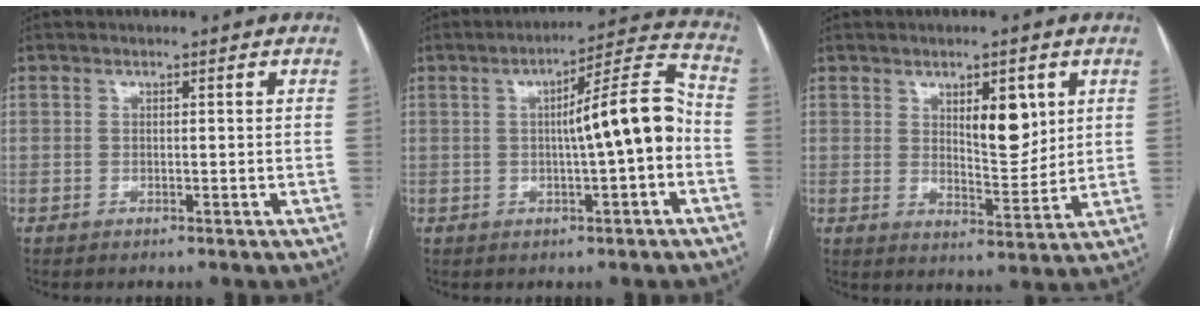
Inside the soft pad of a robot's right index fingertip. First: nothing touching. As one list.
[{"total": 10.6, "force": [-0.9, 0.5, 10.5], "torque": [-0.154, 0.027, -0.016]}, {"total": 7.2, "force": [2.8, 2.6, 6.1], "torque": [-0.095, -0.008, 0.049]}]